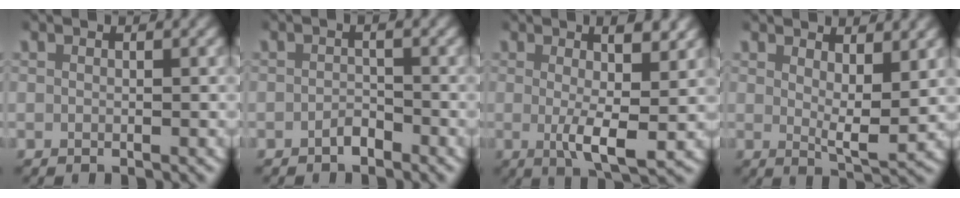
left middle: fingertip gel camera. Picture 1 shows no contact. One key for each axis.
{"total": 1.3, "fx": -1.0, "fy": 0.6, "fz": 0.5, "tx": -0.006, "ty": 0.002, "tz": -0.020}
{"total": 5.5, "fx": 0.5, "fy": 1.5, "fz": 5.3, "tx": -0.084, "ty": -0.012, "tz": 0.015}
{"total": 3.5, "fx": 2.2, "fy": 0.7, "fz": 2.6, "tx": -0.046, "ty": -0.020, "tz": 0.040}